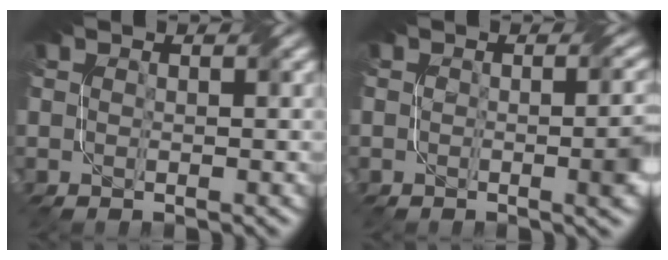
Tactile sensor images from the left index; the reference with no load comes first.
{"total": 3.4, "force": [-0.5, 1.0, 3.2], "torque": [-0.044, -0.002, -0.007]}